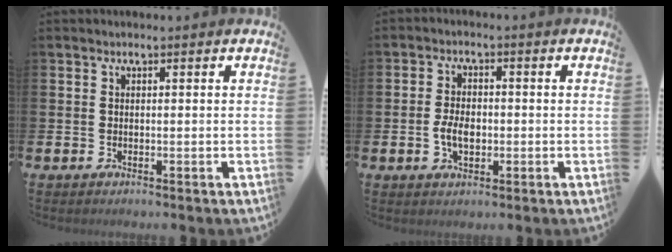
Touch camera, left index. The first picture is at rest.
{"total": 3.9, "force": [-0.6, 2.4, 3.0], "torque": [-0.050, -0.003, -0.017]}